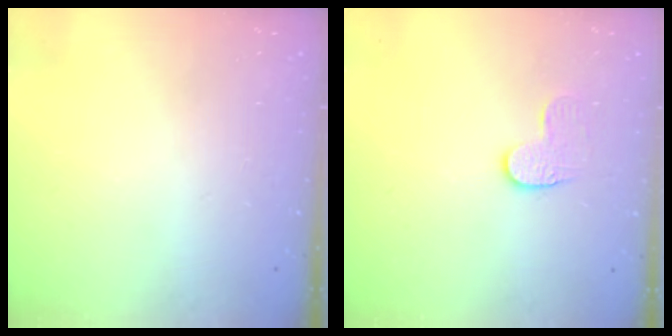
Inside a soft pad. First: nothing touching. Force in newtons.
{"total": 7.0, "press": 6.9, "slide": 0.6}